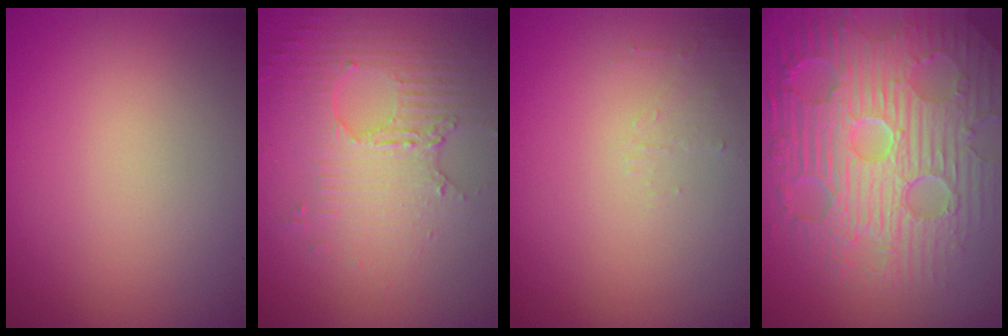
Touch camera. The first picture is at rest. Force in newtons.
{"total": 5.4, "press": 3.5, "slide": 4.1}
{"total": 1.3, "press": 1.2, "slide": 0.3}
{"total": 10.3, "press": 7.0, "slide": 7.6}